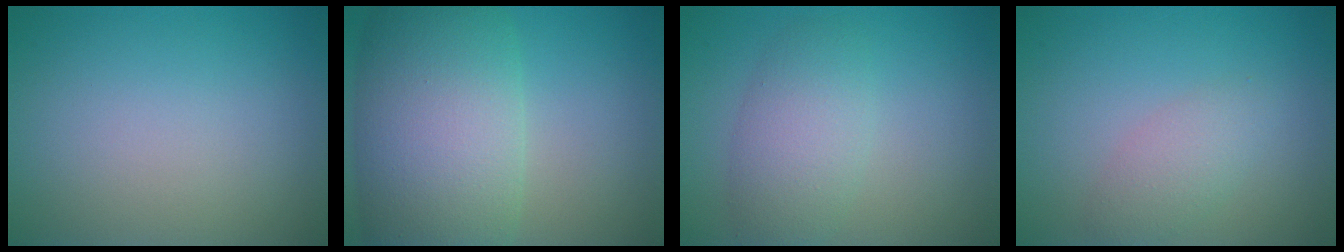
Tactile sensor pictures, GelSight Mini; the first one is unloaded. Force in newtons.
{"total": 12.1, "press": 12.0, "slide": 0.8}
{"total": 4.0, "press": 4.0, "slide": 0.1}
{"total": 2.2, "press": 2.2, "slide": 0.1}